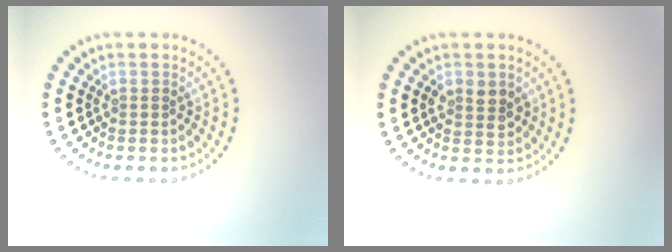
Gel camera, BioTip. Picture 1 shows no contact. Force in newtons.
{"total": 2.2, "press": 2.1, "slide": 0.2}